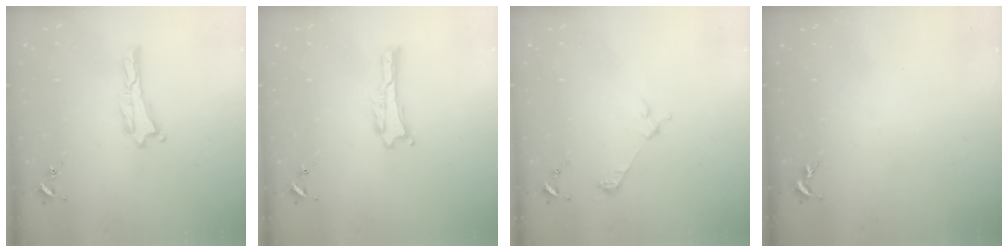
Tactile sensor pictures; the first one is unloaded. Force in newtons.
{"total": 0.0}
{"total": 2.5, "press": 2.5, "slide": 0.2}
{"total": 0.0}